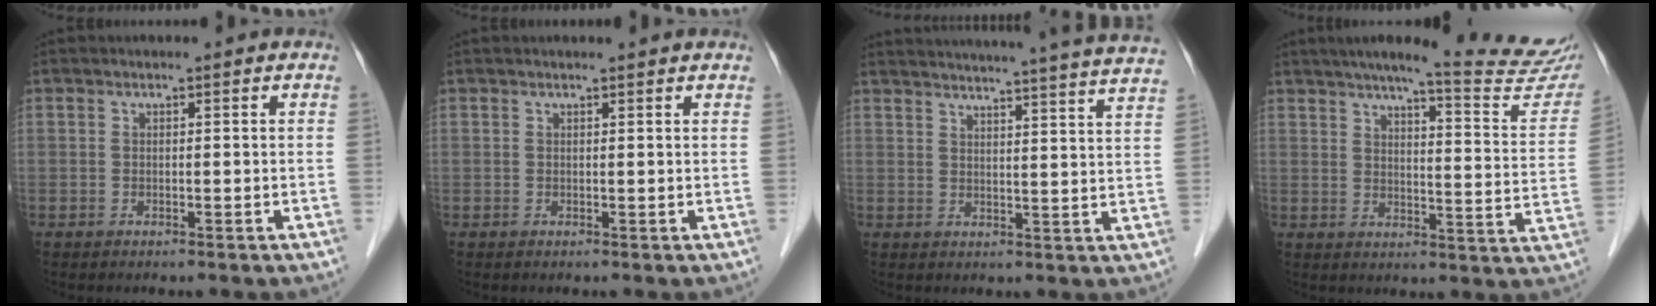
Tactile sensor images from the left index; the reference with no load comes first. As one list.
[{"total": 1.9, "force": [1.9, -0.2, 0.4], "torque": [-0.016, 0.003, 0.020]}, {"total": 27.6, "force": [26.1, -0.8, 9.2], "torque": [-0.138, -0.057, 0.311]}, {"total": 20.3, "force": [18.0, 0.4, 9.2], "torque": [-0.120, -0.060, 0.214]}]